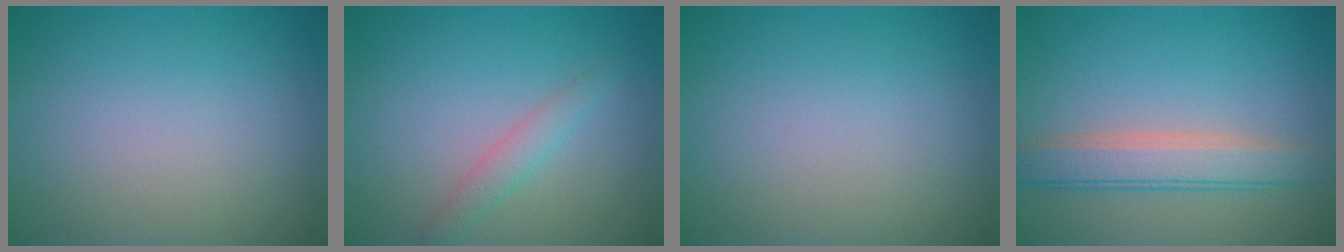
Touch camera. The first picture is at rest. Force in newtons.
{"total": 1.6, "press": 1.6, "slide": 0.2}
{"total": 0.0}
{"total": 3.9, "press": 3.9, "slide": 0.3}